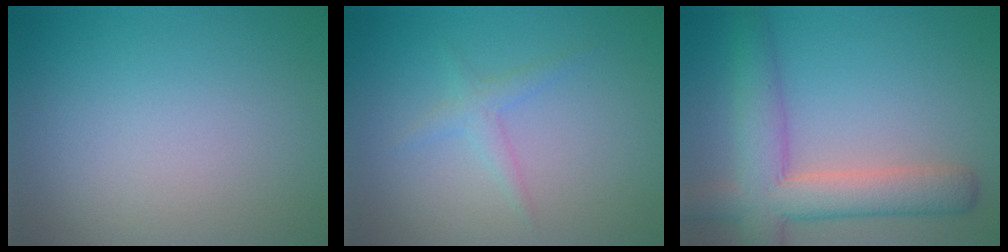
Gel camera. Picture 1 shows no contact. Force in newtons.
{"total": 1.4, "press": 1.4, "slide": 0.0}
{"total": 7.0, "press": 7.0, "slide": 0.4}